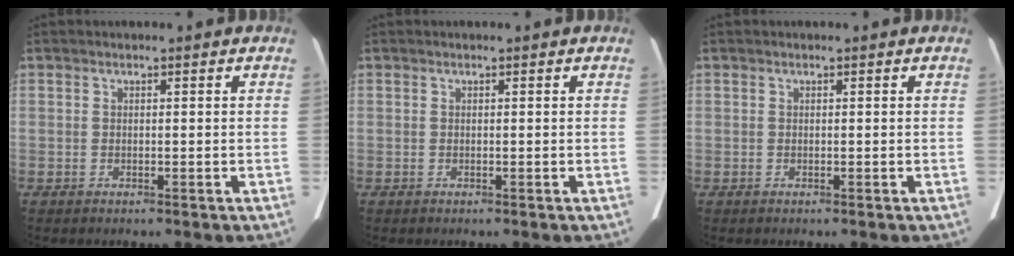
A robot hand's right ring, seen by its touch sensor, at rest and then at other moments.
{"total": 0.0}
{"total": 0.0}